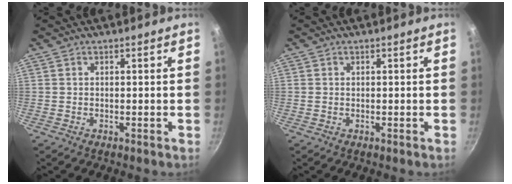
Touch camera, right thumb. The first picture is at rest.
{"total": 0.6, "force": [0.1, 0.5, 0.4], "torque": [-0.010, 0.004, 0.004]}